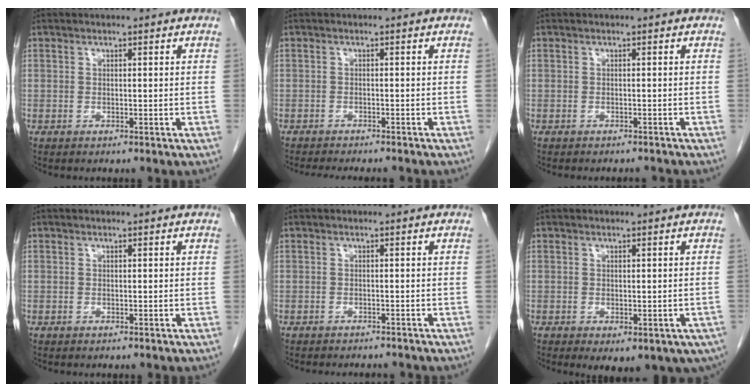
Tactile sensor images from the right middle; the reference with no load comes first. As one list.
[{"total": 7.5, "force": [-6.7, 1.3, 3.0], "torque": [-0.038, -0.008, -0.091]}, {"total": 2.8, "force": [-2.7, 0.7, 0.6], "torque": [-0.007, -0.003, -0.032]}, {"total": 0.0}, {"total": 4.7, "force": [-4.4, 1.3, 1.4], "torque": [-0.014, -0.002, -0.054]}, {"total": 9.5, "force": [-5.3, 4.7, 6.3], "torque": [-0.083, -0.014, -0.061]}]